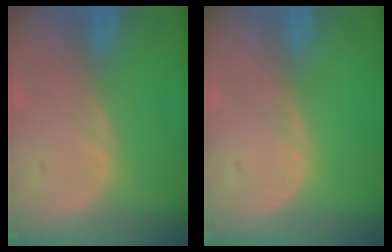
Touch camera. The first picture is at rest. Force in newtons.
{"total": 0.0}